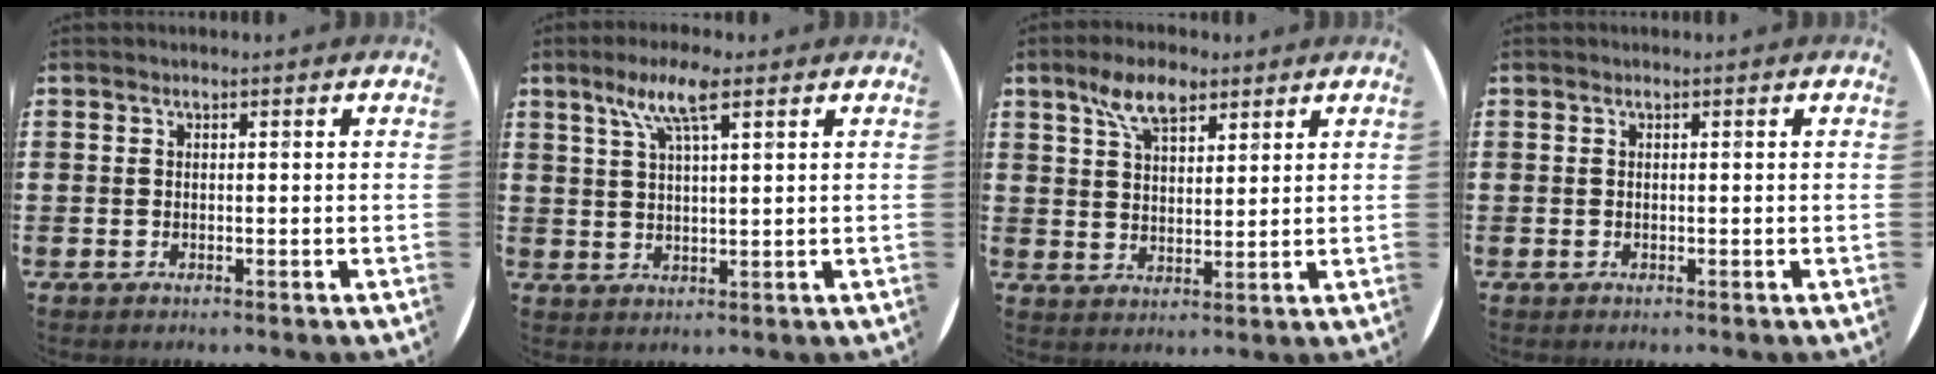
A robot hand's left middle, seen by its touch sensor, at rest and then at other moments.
{"total": 6.4, "force": [3.8, 1.4, 5.0], "torque": [-0.099, 0.007, 0.063]}
{"total": 6.8, "force": [4.6, 3.1, 3.9], "torque": [-0.072, -0.002, 0.081]}
{"total": 0.0}